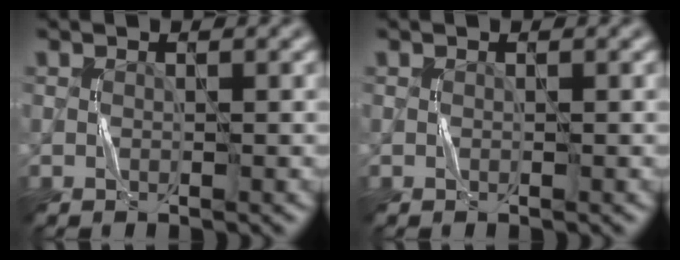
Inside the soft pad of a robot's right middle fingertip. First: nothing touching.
{"total": 0.0}